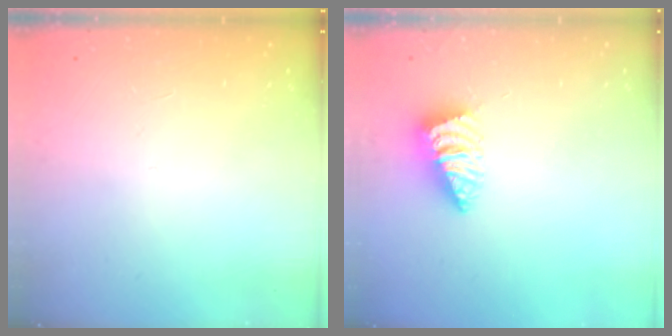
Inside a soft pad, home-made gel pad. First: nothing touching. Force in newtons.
{"total": 3.0, "press": 2.9, "slide": 0.3}